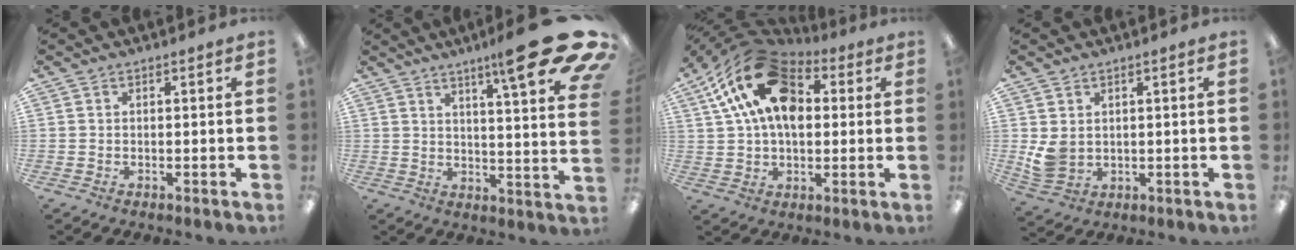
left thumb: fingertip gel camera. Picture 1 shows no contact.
{"total": 17.8, "force": [11.0, 2.5, 13.8], "torque": [-0.194, -0.074, 0.163]}
{"total": 20.7, "force": [7.1, 13.1, 14.3], "torque": [-0.288, -0.013, 0.123]}
{"total": 5.5, "force": [1.4, 4.6, 2.6], "torque": [-0.058, -0.003, 0.030]}